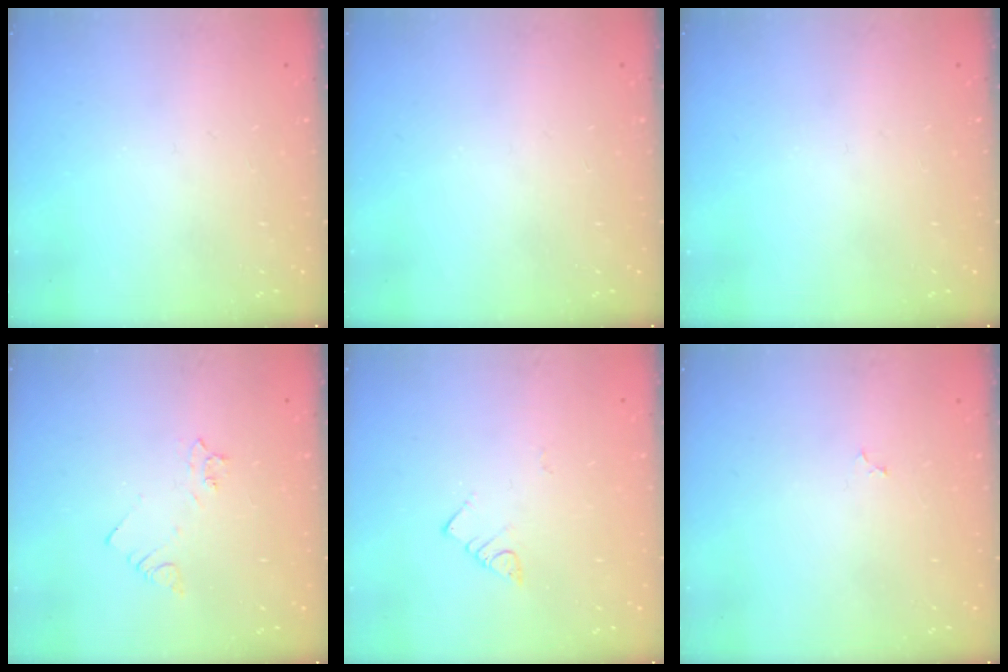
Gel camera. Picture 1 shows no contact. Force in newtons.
{"total": 0.0}
{"total": 0.0}
{"total": 3.3, "press": 3.2, "slide": 0.5}
{"total": 3.0, "press": 3.0, "slide": 0.2}
{"total": 2.3, "press": 2.3, "slide": 0.2}